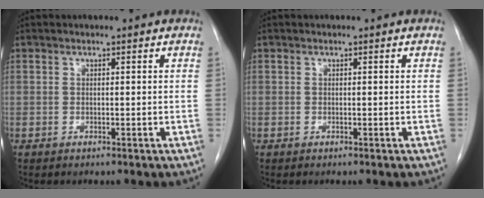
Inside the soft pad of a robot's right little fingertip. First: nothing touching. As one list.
[{"total": 0.0}]